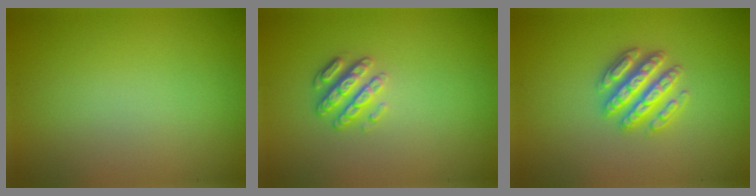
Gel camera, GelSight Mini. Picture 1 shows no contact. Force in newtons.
{"total": 2.8, "press": 2.5, "slide": 1.0}
{"total": 4.7, "press": 4.6, "slide": 0.8}